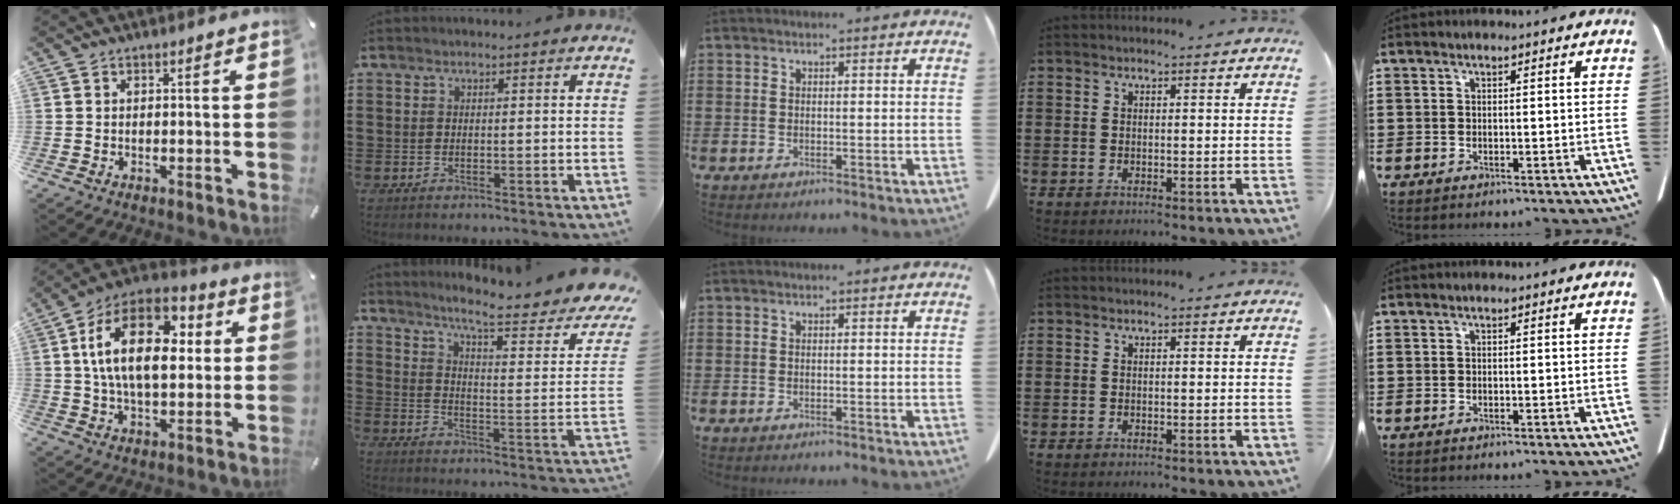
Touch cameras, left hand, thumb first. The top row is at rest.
{"thumb": {"total": 20.0, "force": [4.3, 11.9, 15.4], "torque": [-0.288, -0.006, 0.065]}, "index": {"total": 8.5, "force": [6.7, 0.0, 5.2], "torque": [-0.105, -0.051, 0.101]}}